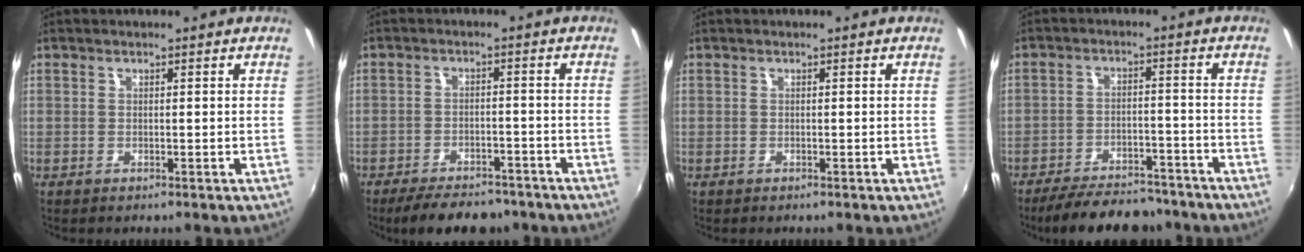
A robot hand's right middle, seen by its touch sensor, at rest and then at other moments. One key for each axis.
{"total": 10.7, "fx": -8.7, "fy": 4.1, "fz": 4.7, "tx": -0.105, "ty": -0.003, "tz": -0.122}
{"total": 0.0}
{"total": 15.0, "fx": -12.8, "fy": 4.8, "fz": 6.2, "tx": -0.131, "ty": 0.003, "tz": -0.175}